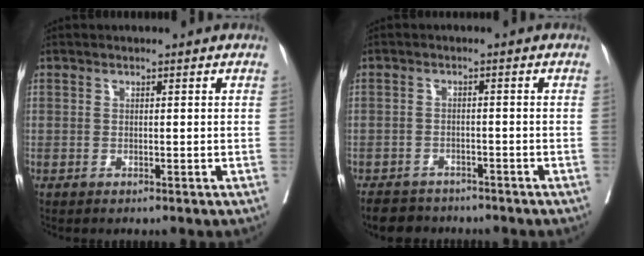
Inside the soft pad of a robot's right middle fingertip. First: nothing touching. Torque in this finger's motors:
{"motor_torque": [0.52, -0.54, 0.00, 0.01]}